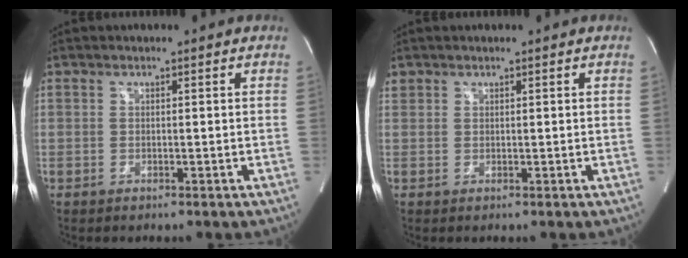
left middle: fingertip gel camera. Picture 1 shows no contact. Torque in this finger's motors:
{"motor_torque": [0.20, -0.19, 0.04, 0.01]}